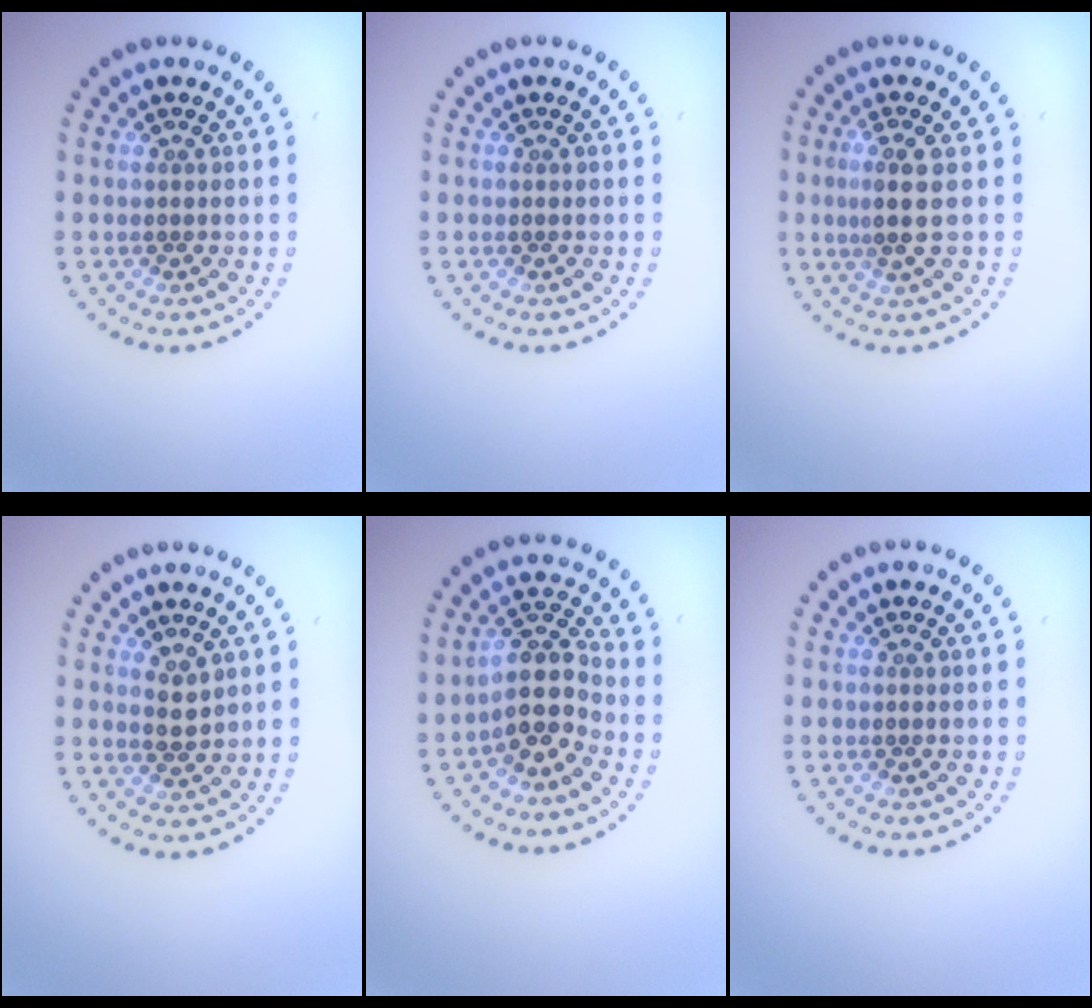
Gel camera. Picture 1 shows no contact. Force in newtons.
{"total": 0.0}
{"total": 2.5, "press": 2.1, "slide": 1.3}
{"total": 1.7, "press": 1.6, "slide": 0.5}
{"total": 4.0, "press": 3.2, "slide": 2.3}
{"total": 0.0}